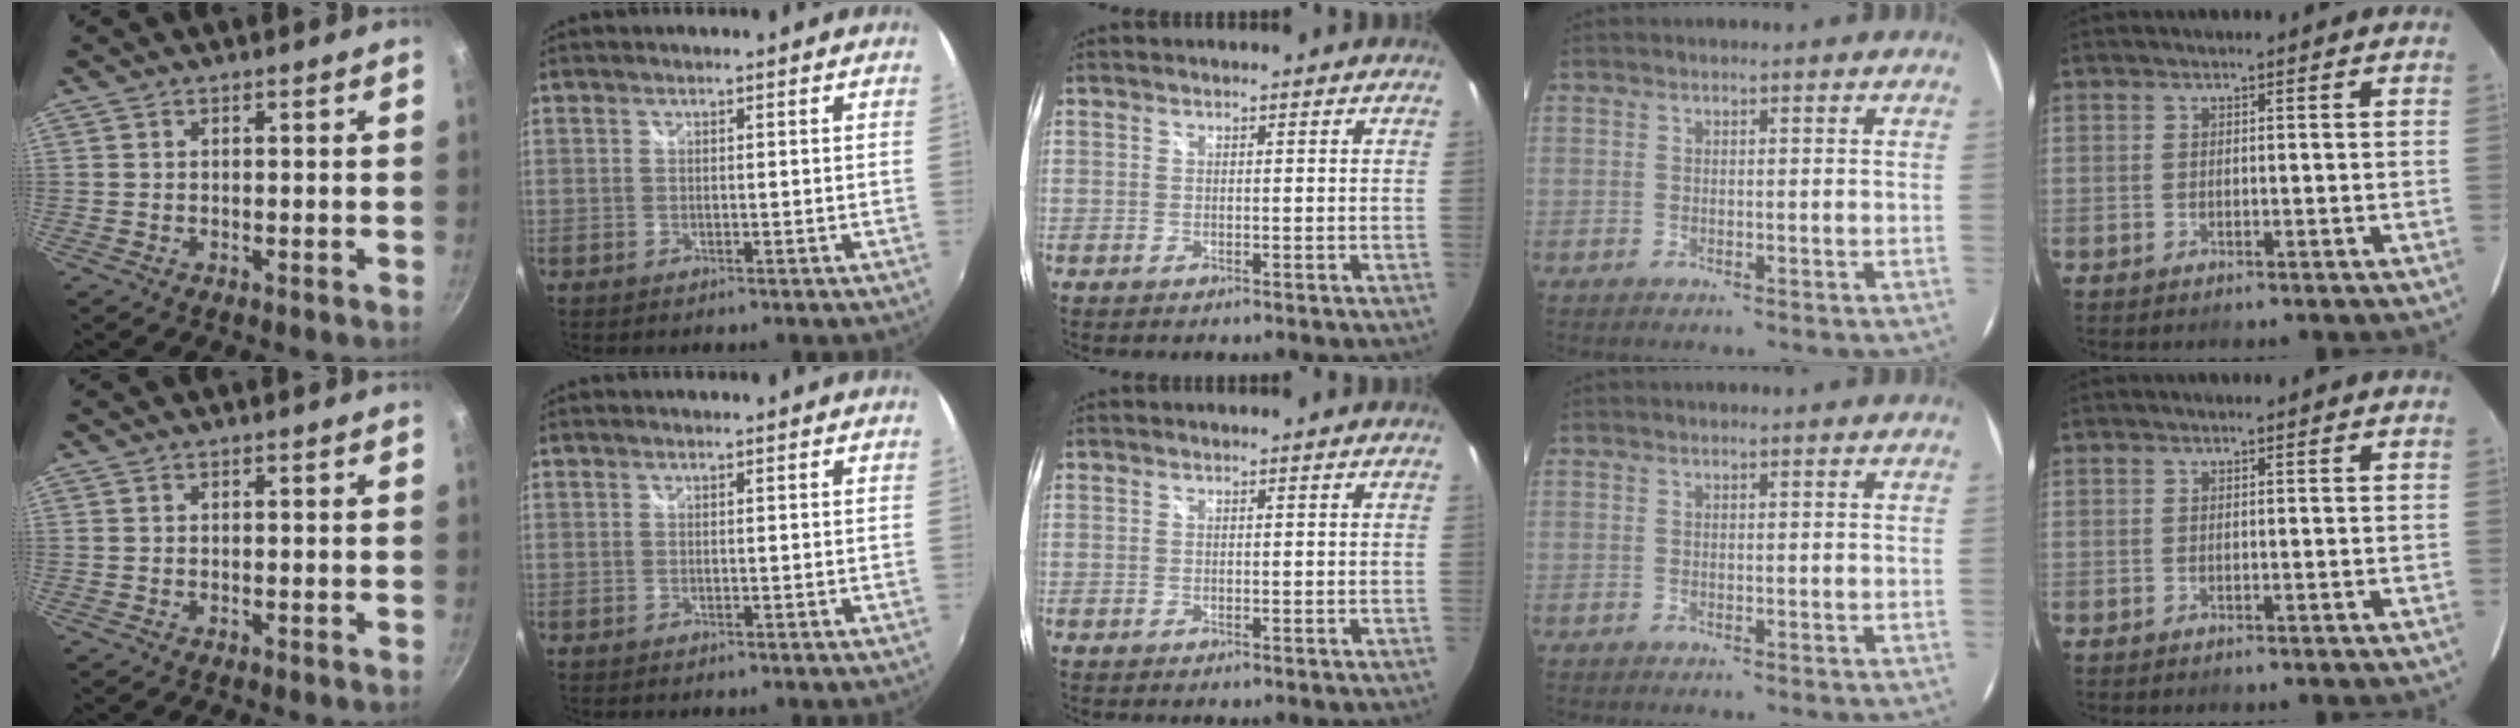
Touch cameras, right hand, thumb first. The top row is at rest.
{}